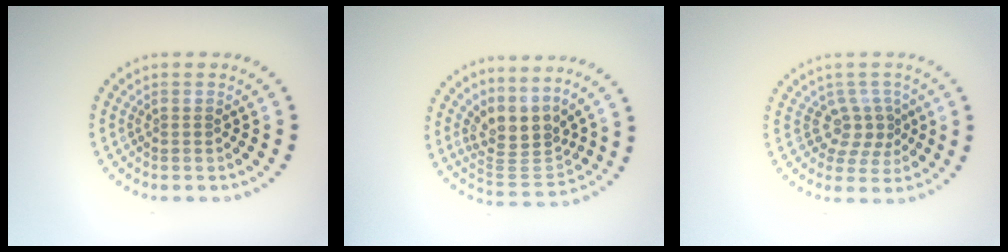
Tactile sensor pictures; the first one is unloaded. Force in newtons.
{"total": 3.9, "press": 3.0, "slide": 2.5}
{"total": 2.8, "press": 2.0, "slide": 1.9}